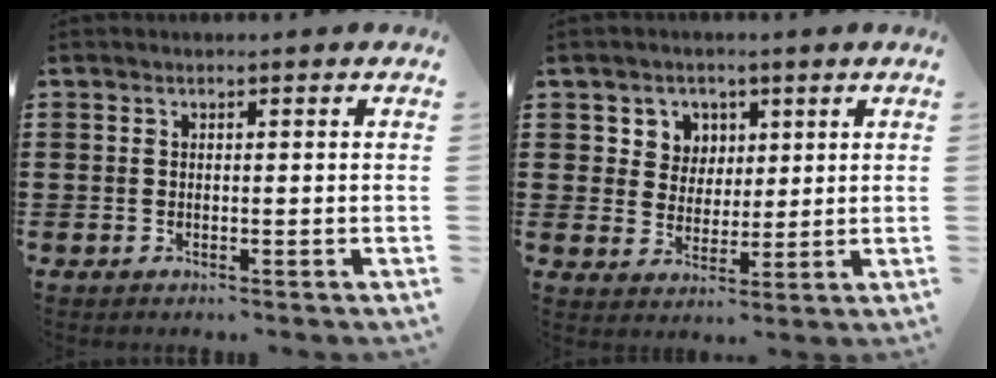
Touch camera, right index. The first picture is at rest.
{"total": 4.6, "force": [1.9, 4.2, 0.5], "torque": [-0.034, 0.015, 0.033]}